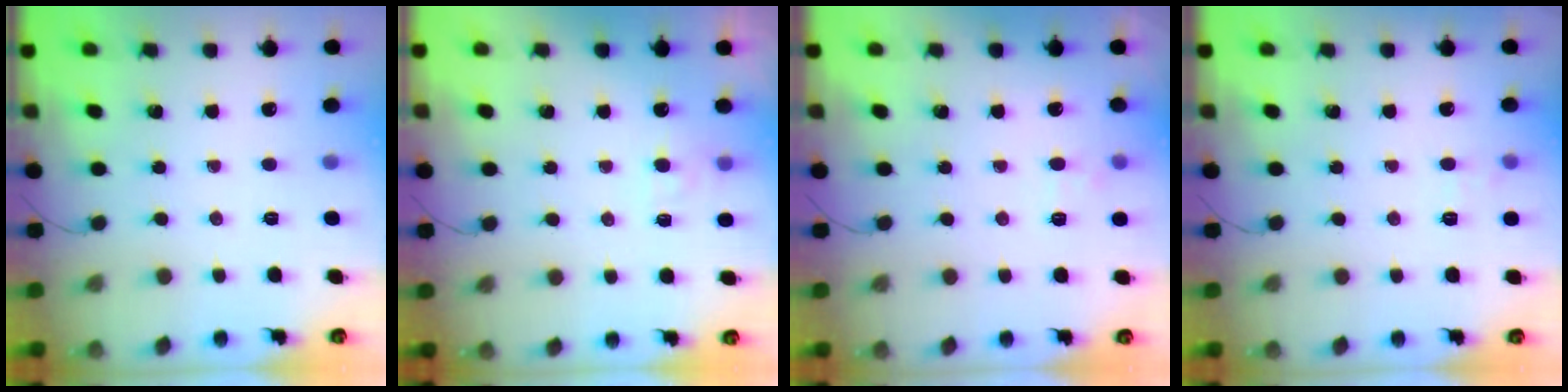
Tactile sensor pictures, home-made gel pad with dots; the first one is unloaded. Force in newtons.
{"total": 2.5, "press": 2.1, "slide": 1.5}
{"total": 3.9, "press": 3.4, "slide": 1.9}
{"total": 4.3, "press": 4.1, "slide": 1.4}